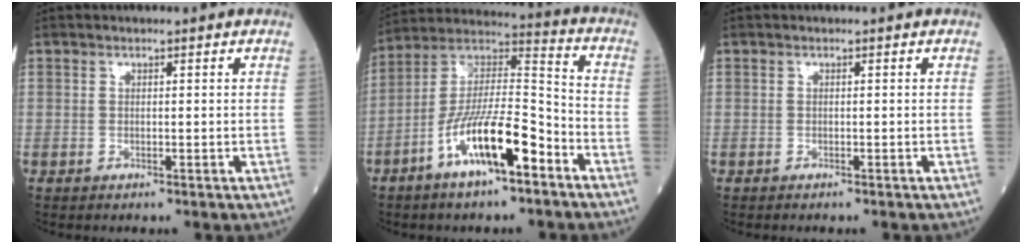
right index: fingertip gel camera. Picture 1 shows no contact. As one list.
[{"total": 14.4, "force": [-7.3, 3.1, 12.1], "torque": [-0.227, 0.009, -0.131]}, {"total": 0.6, "force": [-0.6, 0.1, 0.2], "torque": [0.002, 0.000, -0.011]}]